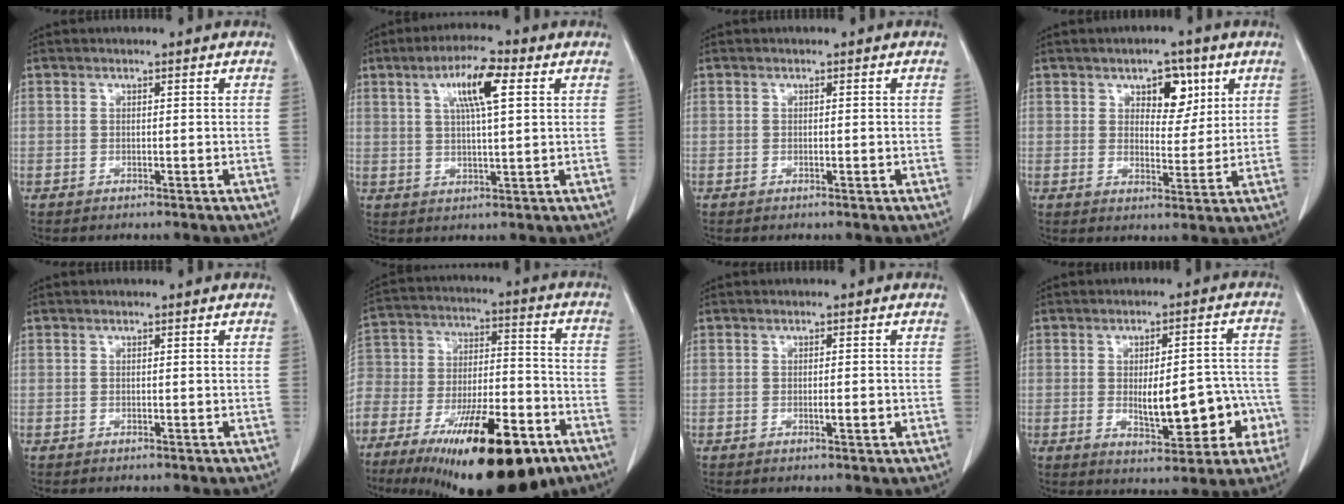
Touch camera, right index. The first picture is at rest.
{"total": 7.9, "force": [3.1, 1.2, 7.2], "torque": [-0.132, 0.011, 0.052]}
{"total": 0.6, "force": [-0.2, 0.1, 0.6], "torque": [-0.012, -0.001, -0.002]}
{"total": 6.0, "force": [2.9, 3.3, 4.0], "torque": [-0.051, 0.007, 0.044]}
{"total": 0.0}
{"total": 28.6, "force": [-17.8, 10.7, 19.6], "torque": [-0.358, -0.011, -0.294]}
{"total": 1.9, "force": [-0.6, 0.3, 1.8], "torque": [-0.031, -0.002, -0.007]}
{"total": 11.6, "force": [-2.6, 4.3, 10.5], "torque": [-0.134, 0.022, -0.022]}